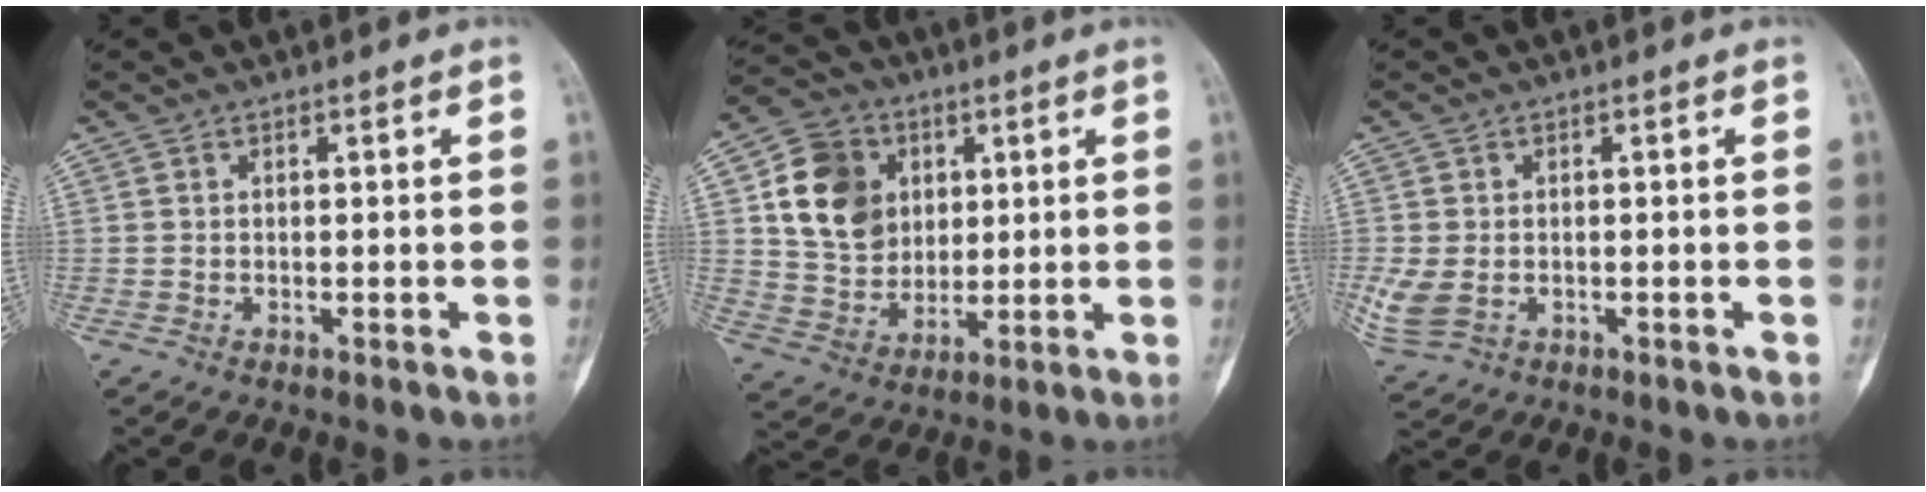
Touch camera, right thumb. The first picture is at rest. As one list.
[{"total": 14.2, "force": [3.8, 11.6, 7.4], "torque": [-0.104, -0.007, 0.073]}, {"total": 5.1, "force": [-0.9, 3.5, 3.5], "torque": [-0.089, -0.003, -0.012]}]